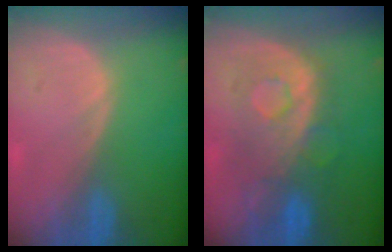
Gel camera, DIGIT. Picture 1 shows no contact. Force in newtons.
{"total": 8.8, "press": 8.5, "slide": 2.2}